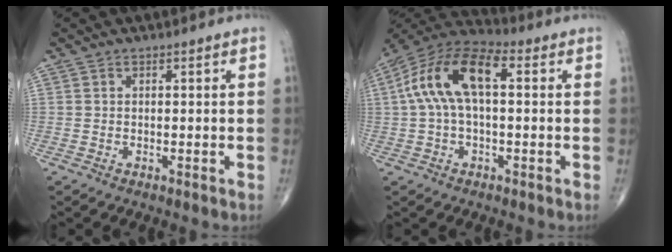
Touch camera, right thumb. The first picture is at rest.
{"total": 14.1, "force": [2.2, 6.8, 12.1], "torque": [-0.243, 0.045, 0.031]}